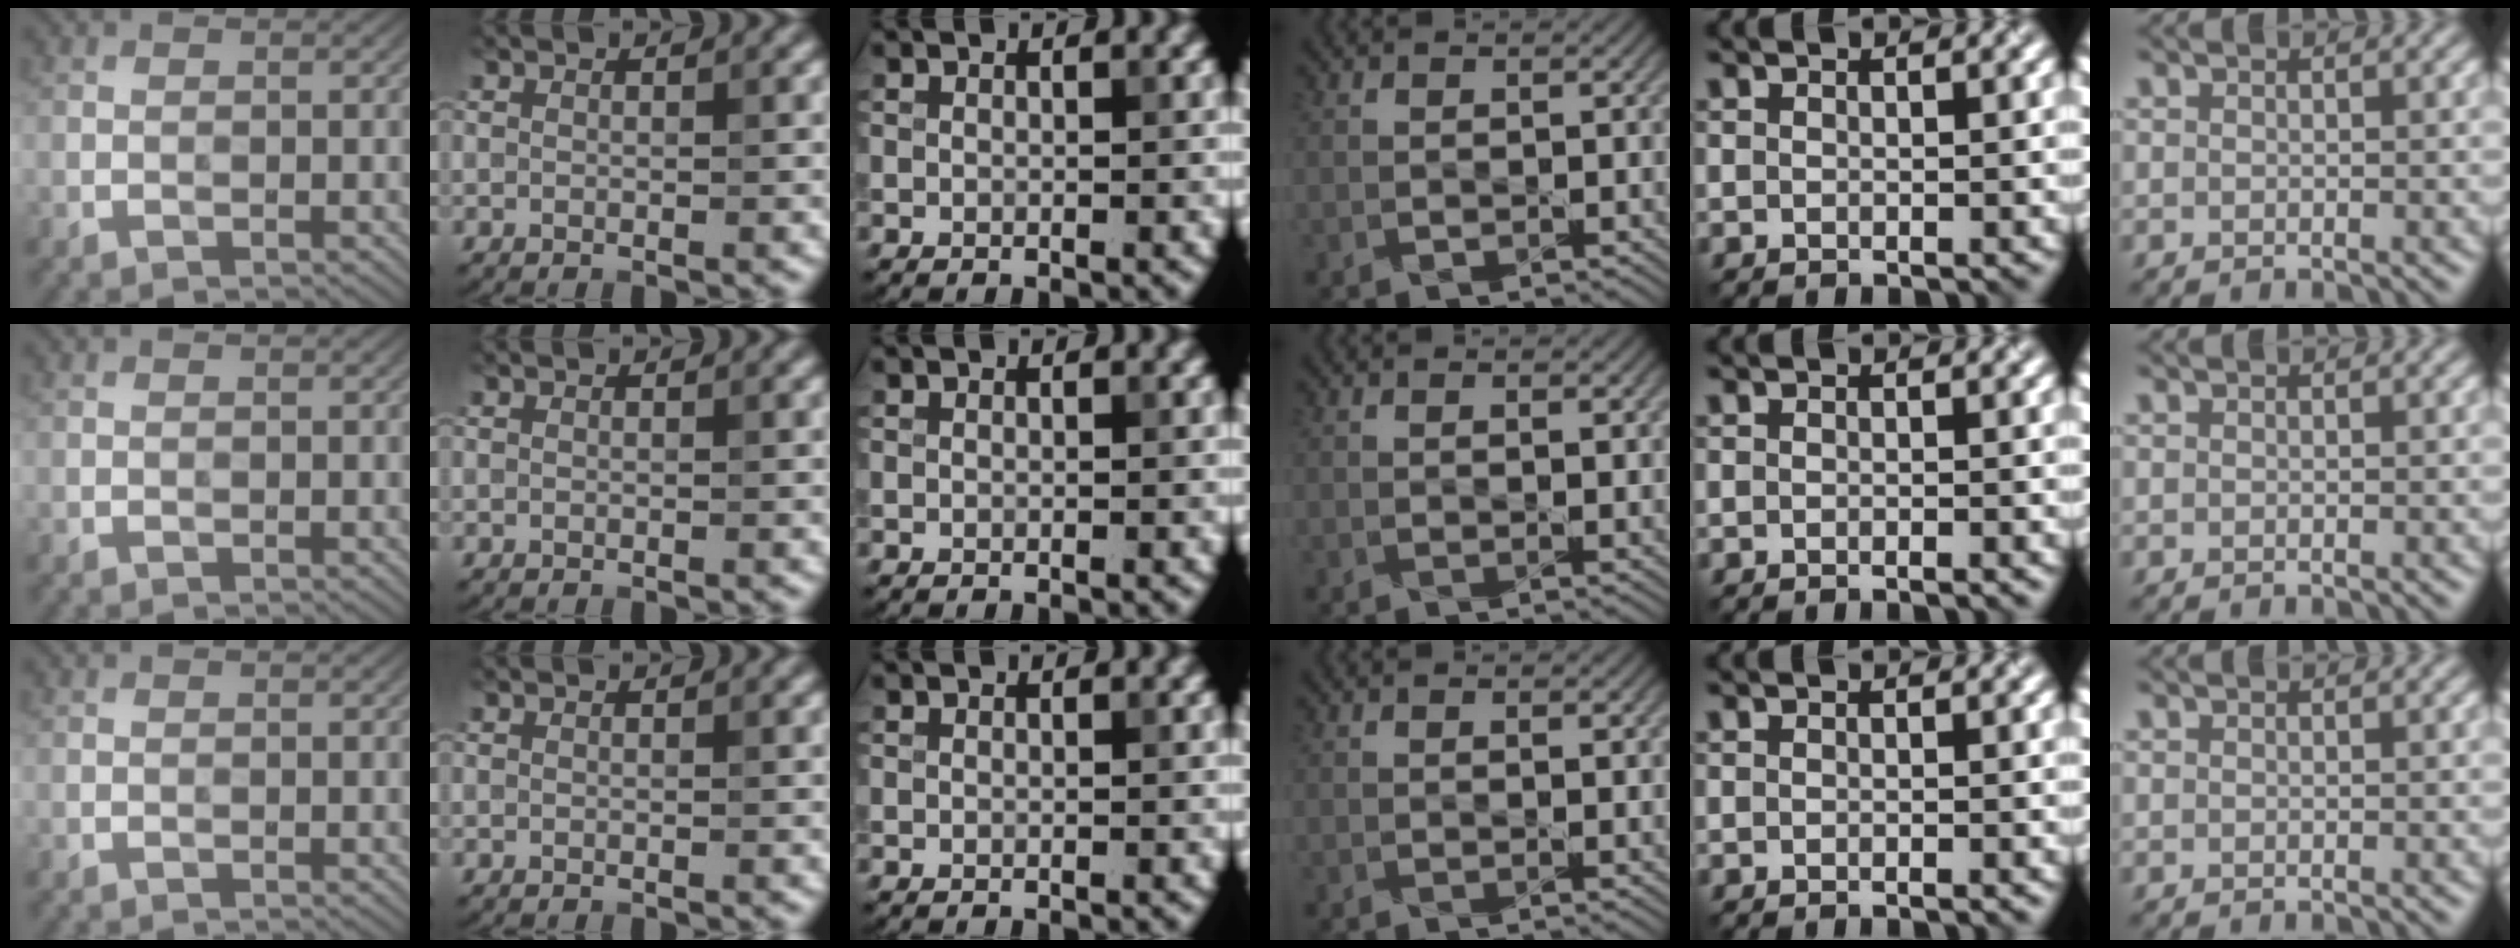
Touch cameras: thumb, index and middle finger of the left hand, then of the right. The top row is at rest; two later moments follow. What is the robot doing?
{"motion": "dispense", "object": "syringe"}